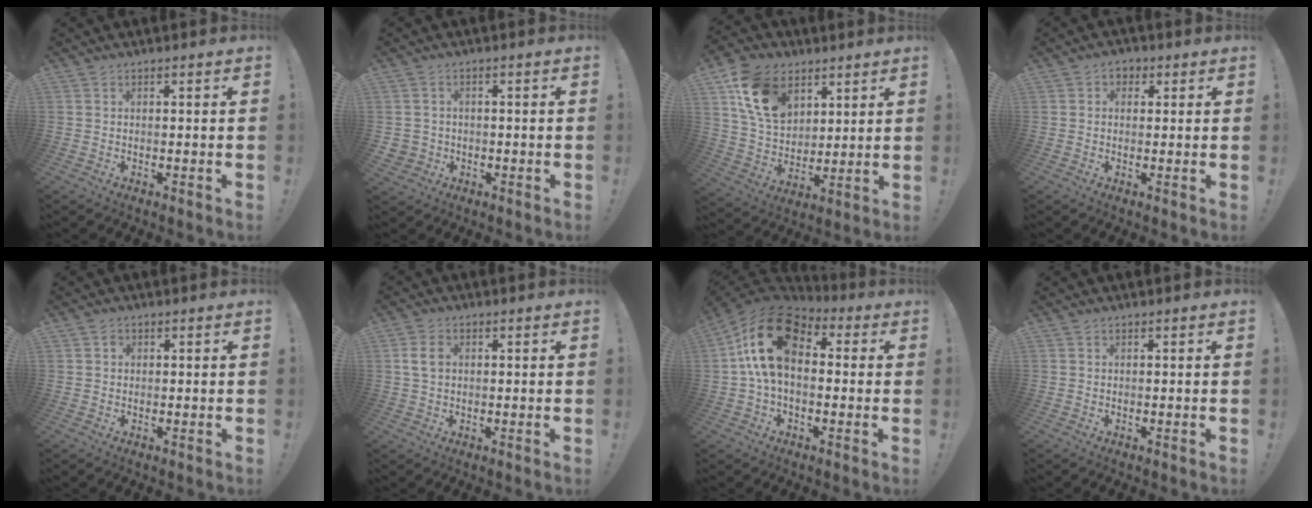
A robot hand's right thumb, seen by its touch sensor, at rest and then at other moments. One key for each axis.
{"total": 3.0, "fx": -0.3, "fy": 2.9, "fz": 0.6, "tx": -0.013, "ty": -0.002, "tz": -0.005}
{"total": 17.2, "fx": 8.3, "fy": 11.9, "fz": 9.3, "tx": -0.162, "ty": -0.028, "tz": 0.165}
{"total": 3.1, "fx": 0.8, "fy": 2.5, "fz": 1.6, "tx": -0.020, "ty": 0.002, "tz": 0.013}
{"total": 1.3, "fx": 0.3, "fy": 1.1, "fz": 0.4, "tx": -0.007, "ty": 0.004, "tz": 0.003}
{"total": 5.1, "fx": 0.8, "fy": 3.8, "fz": 3.3, "tx": -0.054, "ty": 0.005, "tz": 0.014}
{"total": 18.2, "fx": 3.5, "fy": 11.2, "fz": 13.9, "tx": -0.253, "ty": 0.011, "tz": 0.061}
{"total": 0.0}